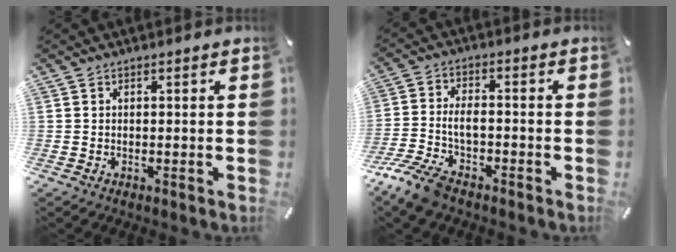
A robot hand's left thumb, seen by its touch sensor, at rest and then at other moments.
{"total": 8.2, "force": [-4.6, 4.0, 5.5], "torque": [-0.131, 0.011, -0.091]}